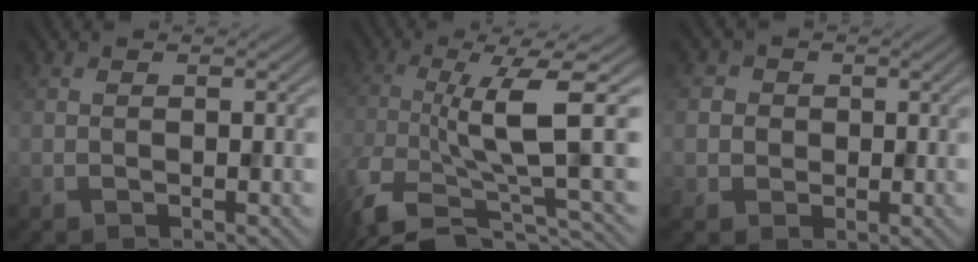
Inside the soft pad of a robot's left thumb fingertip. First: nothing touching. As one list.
[{"total": 10.3, "force": [-2.7, 2.5, 9.6], "torque": [-0.168, 0.003, -0.060]}, {"total": 3.0, "force": [0.3, 2.9, 0.7], "torque": [-0.014, 0.001, -0.005]}]